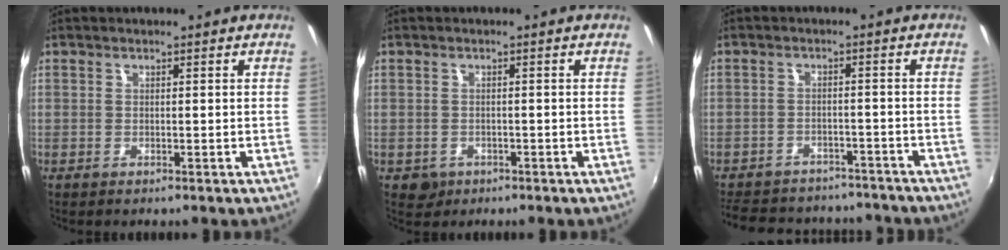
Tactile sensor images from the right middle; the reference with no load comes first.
{"total": 2.9, "force": [-1.1, 2.5, 0.8], "torque": [-0.022, -0.003, -0.011]}
{"total": 18.5, "force": [-15.7, 7.5, 6.4], "torque": [-0.146, 0.021, -0.203]}